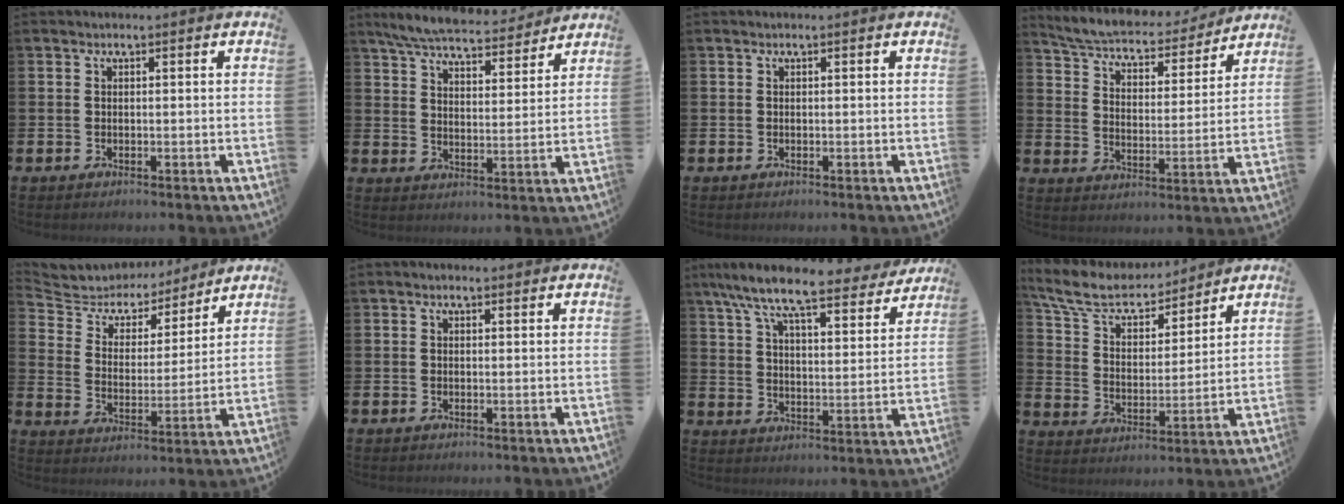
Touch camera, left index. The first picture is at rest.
{"total": 6.9, "force": [6.6, 1.0, 1.9], "torque": [-0.052, -0.040, 0.114]}
{"total": 0.0}
{"total": 6.2, "force": [6.0, 1.2, 1.3], "torque": [-0.054, -0.047, 0.099]}
{"total": 6.0, "force": [5.5, 2.5, 0.6], "torque": [-0.044, -0.046, 0.091]}
{"total": 0.5, "force": [0.2, 0.3, 0.4], "torque": [-0.003, 0.004, 0.001]}
{"total": 10.1, "force": [8.7, 1.7, 4.8], "torque": [-0.113, -0.051, 0.147]}
{"total": 9.0, "force": [8.1, 2.8, 2.8], "torque": [-0.092, -0.052, 0.144]}